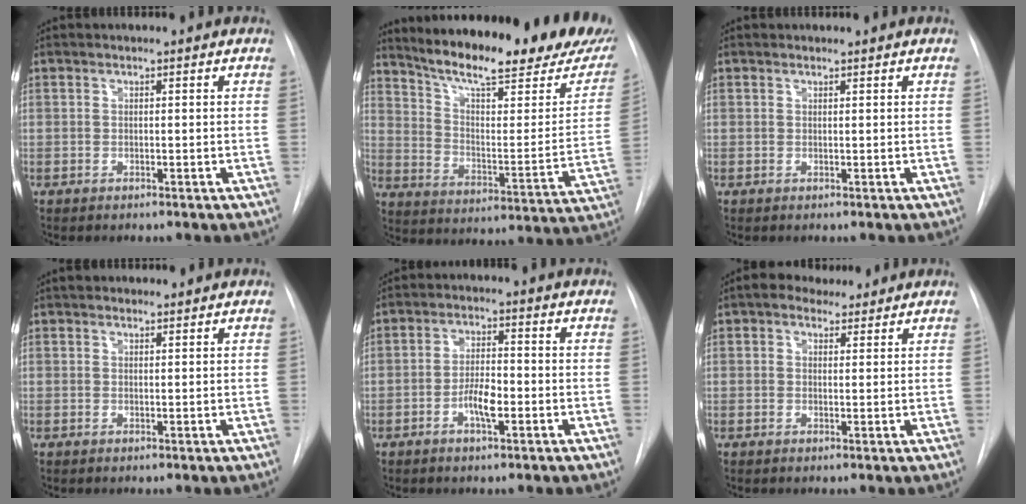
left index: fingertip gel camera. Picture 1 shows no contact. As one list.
[{"total": 26.9, "force": [22.0, 4.4, 14.9], "torque": [-0.225, -0.053, 0.295]}, {"total": 0.0}, {"total": 1.7, "force": [1.5, 0.7, 0.6], "torque": [-0.011, 0.014, 0.023]}, {"total": 4.5, "force": [-1.7, 1.2, 4.0], "torque": [-0.077, 0.004, -0.031]}, {"total": 4.0, "force": [3.0, 2.3, 1.5], "torque": [-0.025, 0.020, 0.047]}]